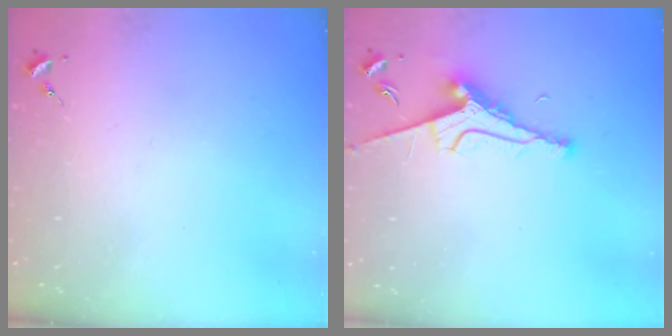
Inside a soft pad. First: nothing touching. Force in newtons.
{"total": 8.9, "press": 8.8, "slide": 1.3}